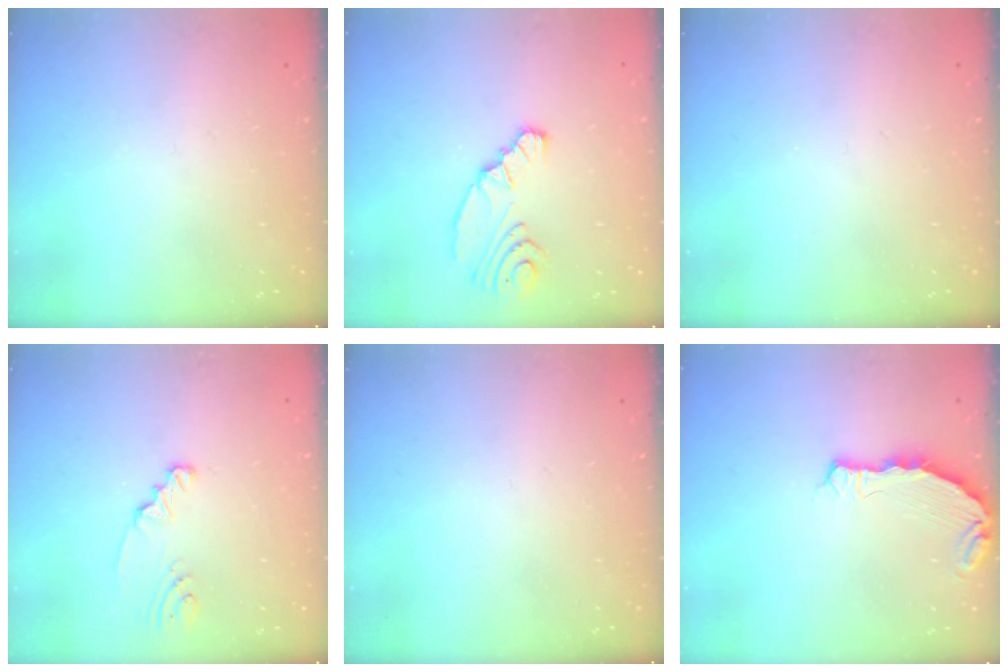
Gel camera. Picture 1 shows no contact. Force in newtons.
{"total": 10.0, "press": 9.1, "slide": 4.2}
{"total": 0.0}
{"total": 2.3, "press": 2.3, "slide": 0.3}
{"total": 0.0}
{"total": 7.2, "press": 5.4, "slide": 4.8}